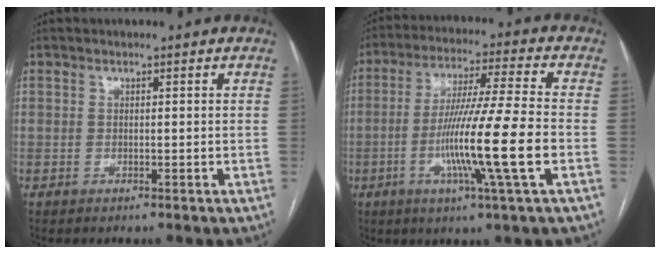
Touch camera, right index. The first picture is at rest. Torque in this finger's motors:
{"motor_torque": [1.76, -0.38, 0.93, 0.21]}